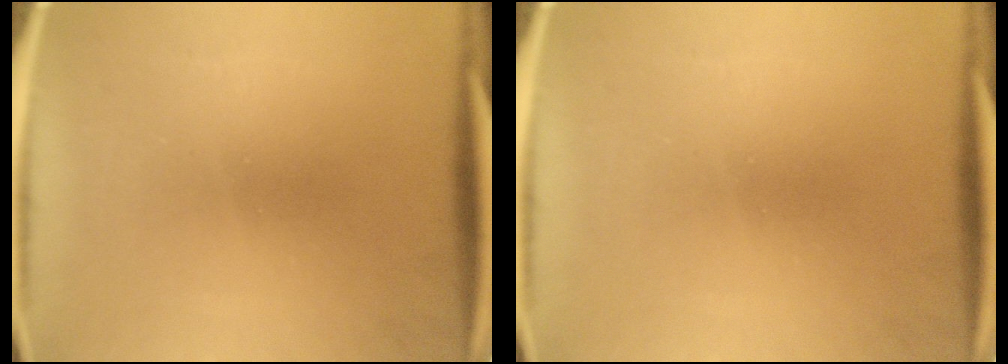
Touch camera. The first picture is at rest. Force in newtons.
{"total": 0.0}